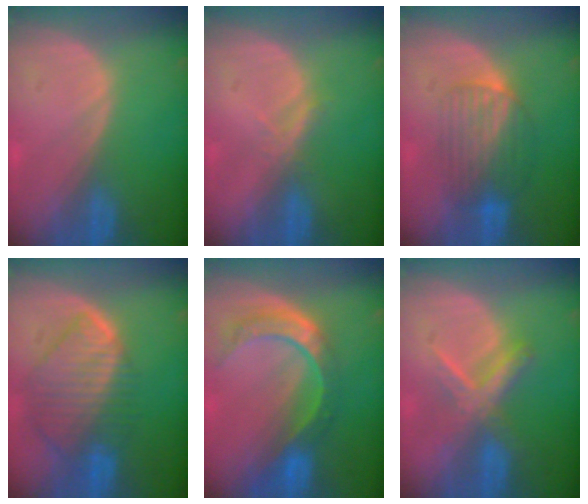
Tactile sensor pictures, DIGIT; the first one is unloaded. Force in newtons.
{"total": 1.8, "press": 1.6, "slide": 0.7}
{"total": 6.4, "press": 6.3, "slide": 1.1}
{"total": 10.0, "press": 8.7, "slide": 4.9}
{"total": 8.8, "press": 7.3, "slide": 4.9}
{"total": 5.6, "press": 5.6, "slide": 0.1}